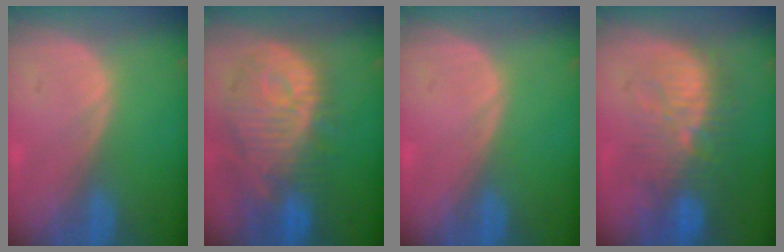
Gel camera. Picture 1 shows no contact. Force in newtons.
{"total": 12.6, "press": 11.2, "slide": 5.7}
{"total": 0.0}
{"total": 10.1, "press": 9.5, "slide": 3.4}